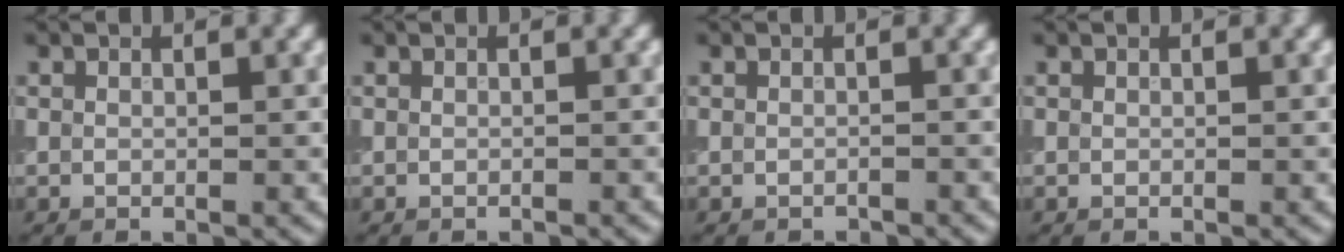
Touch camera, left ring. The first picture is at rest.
{"total": 0.0}
{"total": 0.5, "force": [-0.5, 0.2, 0.1], "torque": [-0.003, -0.004, -0.008]}
{"total": 0.0}